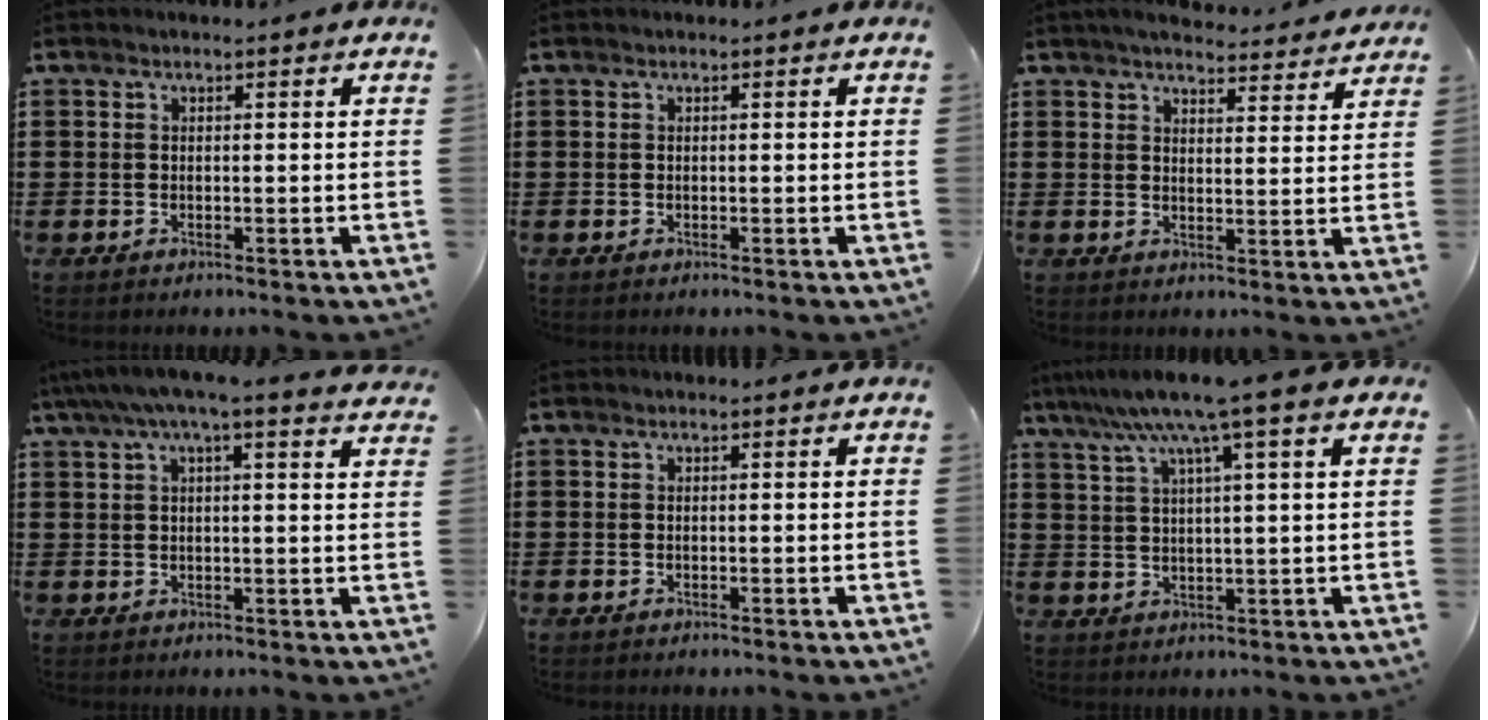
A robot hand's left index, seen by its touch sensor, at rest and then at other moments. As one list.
[{"total": 0.0}, {"total": 3.9, "force": [3.9, 0.3, 0.8], "torque": [-0.027, -0.020, 0.068]}, {"total": 4.6, "force": [3.5, 0.4, 2.9], "torque": [-0.069, -0.006, 0.060]}, {"total": 0.0}, {"total": 8.2, "force": [4.9, 0.1, 6.6], "torque": [-0.143, -0.013, 0.082]}]